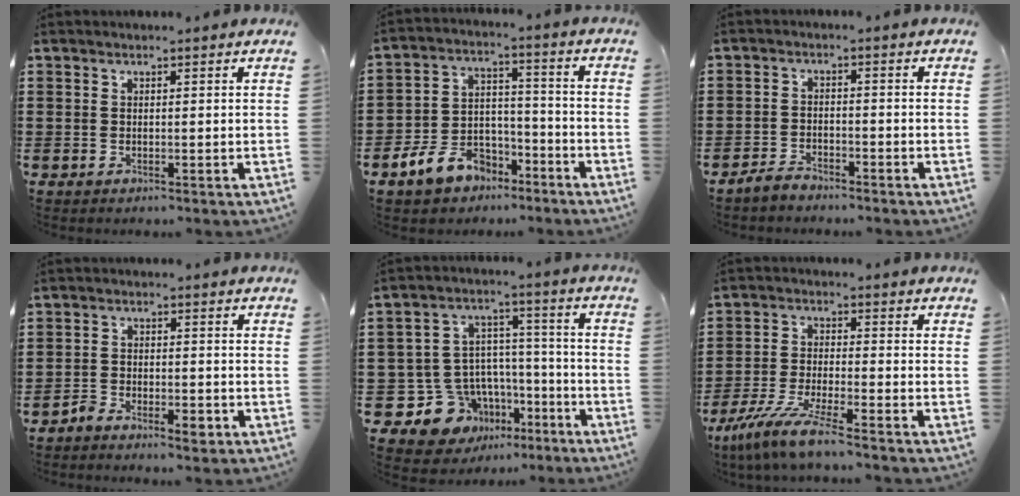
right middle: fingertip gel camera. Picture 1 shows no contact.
{"total": 8.4, "force": [-6.5, 4.4, 3.0], "torque": [-0.071, 0.028, -0.129]}
{"total": 2.6, "force": [-2.5, 0.7, 0.3], "torque": [-0.019, 0.003, -0.056]}
{"total": 3.0, "force": [-2.5, 1.0, 1.3], "torque": [-0.031, 0.003, -0.052]}
{"total": 10.5, "force": [-6.2, 8.2, 2.1], "torque": [-0.077, 0.007, -0.105]}
{"total": 7.4, "force": [-6.3, -0.3, 3.8], "torque": [-0.091, -0.018, -0.126]}